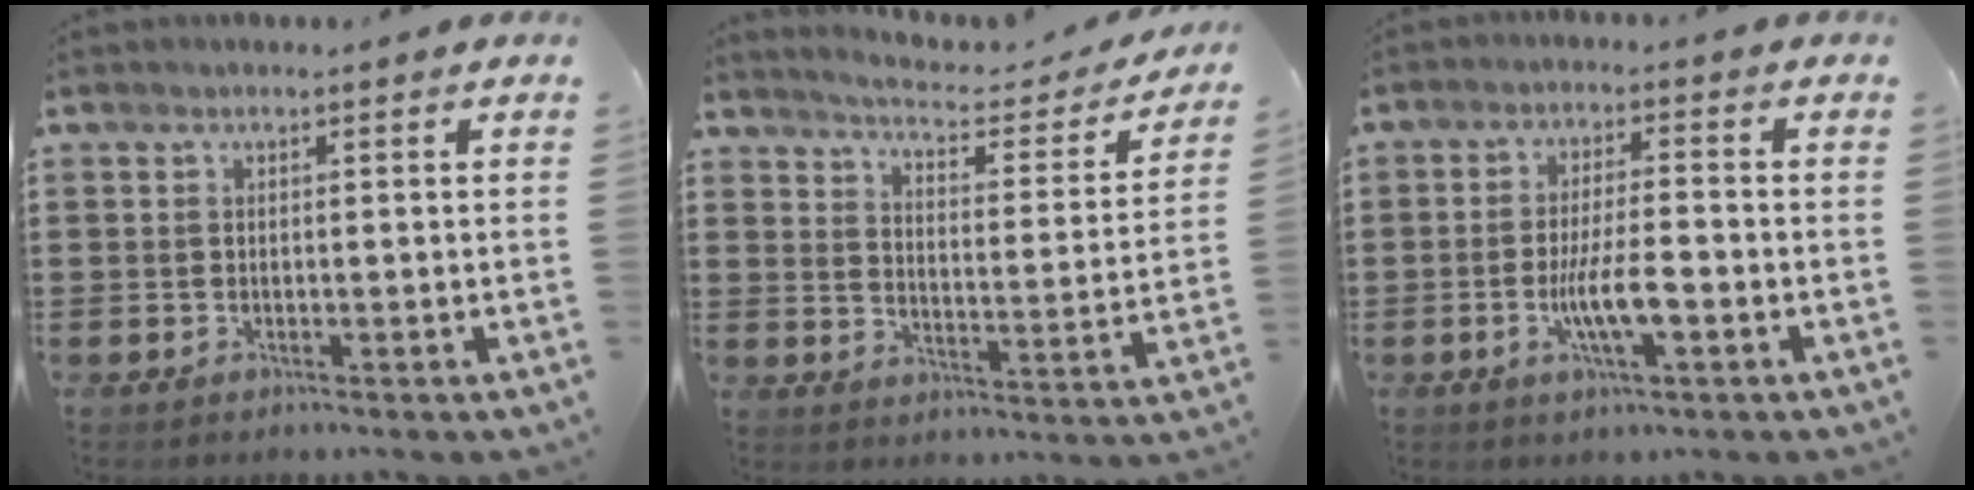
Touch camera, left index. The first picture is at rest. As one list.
[{"total": 3.8, "force": [3.5, 0.2, 1.3], "torque": [-0.047, -0.032, 0.051]}, {"total": 6.7, "force": [-2.0, 1.4, 6.2], "torque": [-0.122, -0.006, -0.038]}]